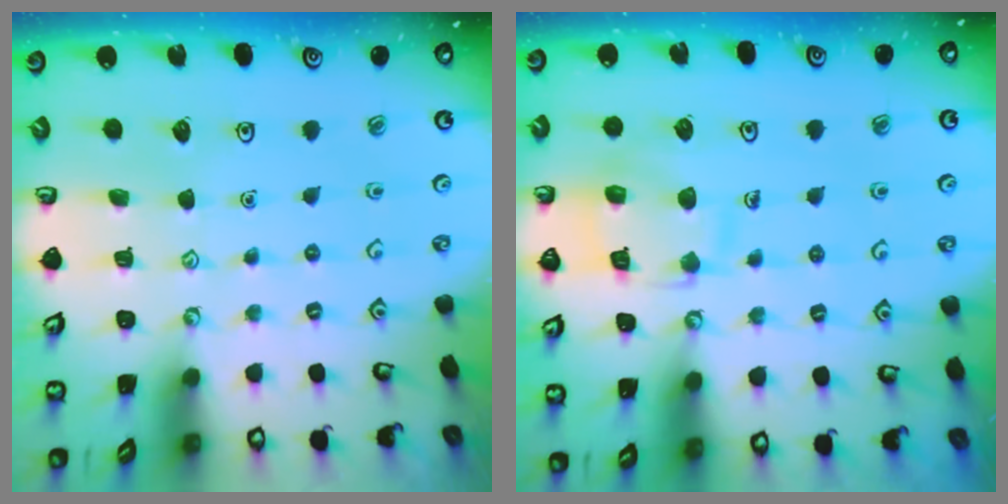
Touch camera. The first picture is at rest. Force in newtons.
{"total": 11.4, "press": 11.3, "slide": 1.1}